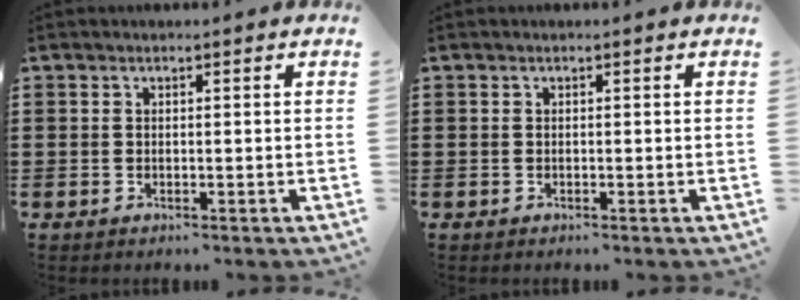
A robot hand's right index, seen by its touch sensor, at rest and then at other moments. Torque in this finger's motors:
{"motor_torque": [0.00, 0.00, 0.00, 0.00]}